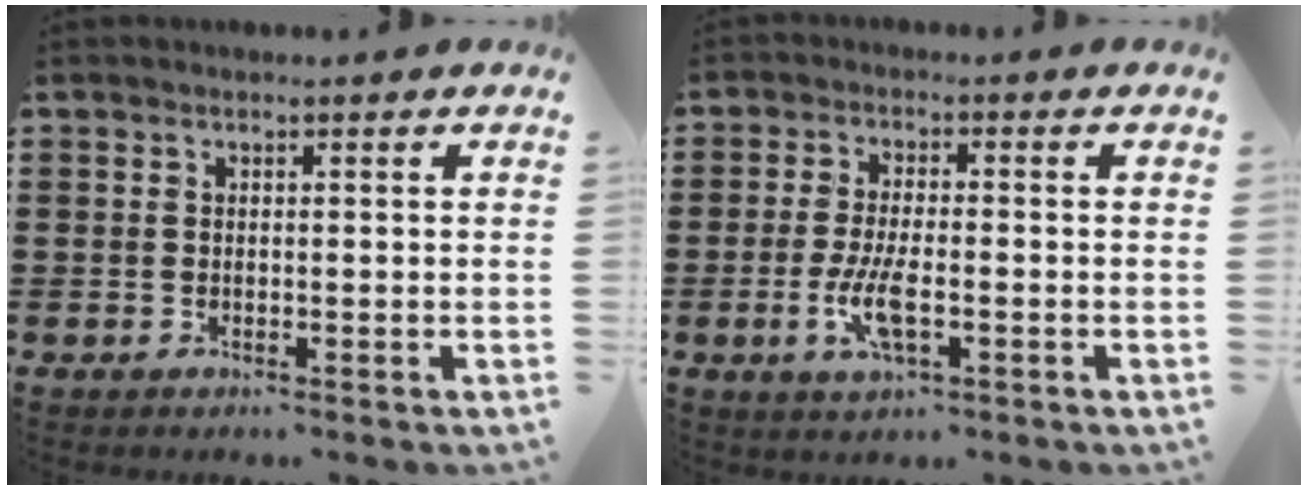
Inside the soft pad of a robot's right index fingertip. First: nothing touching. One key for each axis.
{"total": 6.1, "fx": -1.8, "fy": 1.9, "fz": 5.5, "tx": -0.117, "ty": -0.008, "tz": -0.035}